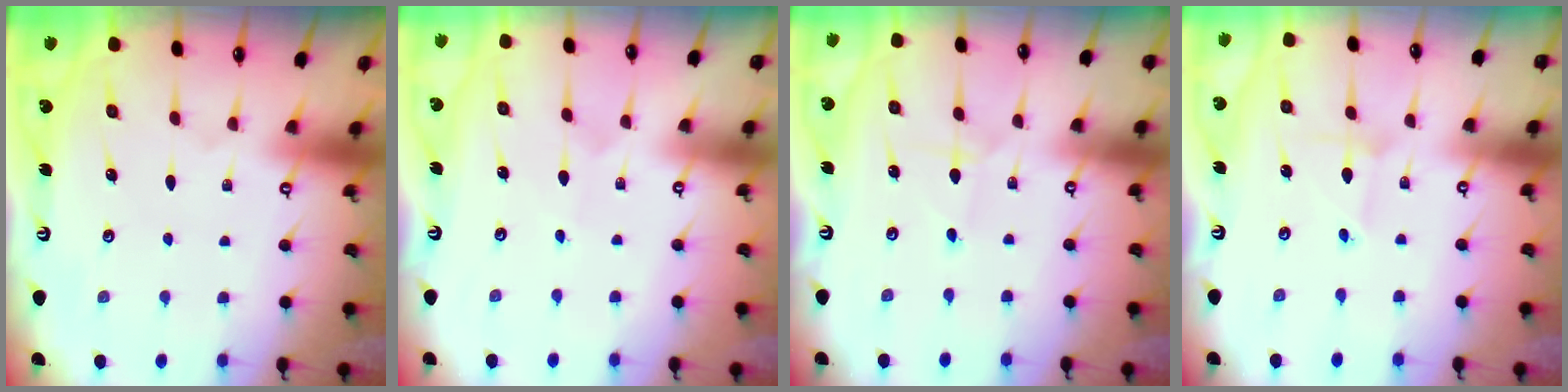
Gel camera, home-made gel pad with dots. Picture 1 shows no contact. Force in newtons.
{"total": 1.9, "press": 1.9, "slide": 0.2}
{"total": 1.6, "press": 1.6, "slide": 0.2}
{"total": 2.1, "press": 2.1, "slide": 0.2}